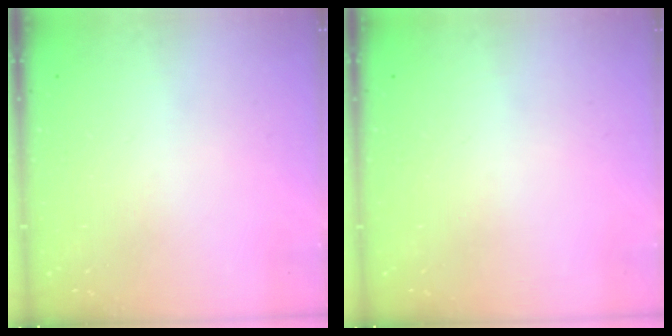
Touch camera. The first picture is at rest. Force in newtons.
{"total": 0.0}